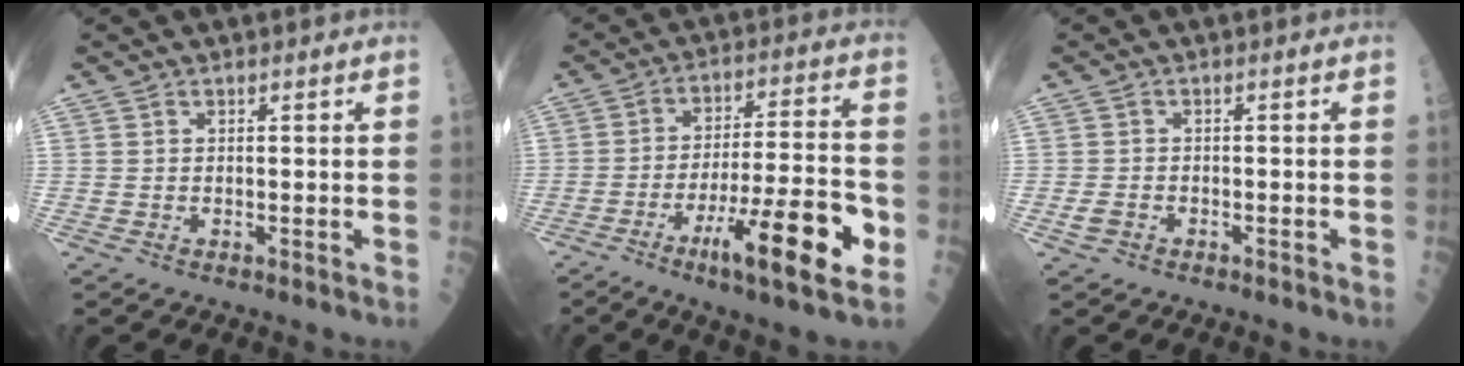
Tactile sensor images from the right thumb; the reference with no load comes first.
{"total": 17.6, "force": [-6.9, 3.1, 15.9], "torque": [-0.260, 0.020, -0.106]}
{"total": 1.8, "force": [-0.9, 1.3, 1.0], "torque": [-0.022, 0.007, -0.016]}